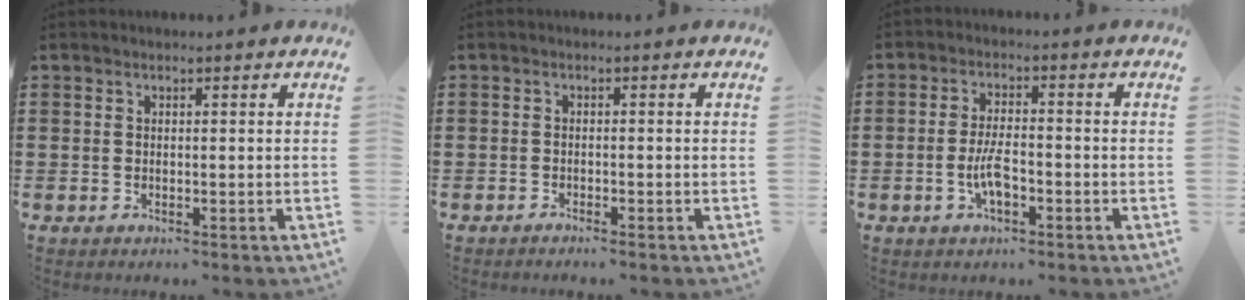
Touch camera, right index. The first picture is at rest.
{"total": 0.9, "force": [-0.9, -0.1, 0.2], "torque": [-0.006, -0.001, -0.018]}
{"total": 5.1, "force": [-1.6, 1.8, 4.5], "torque": [-0.097, 0.001, -0.033]}